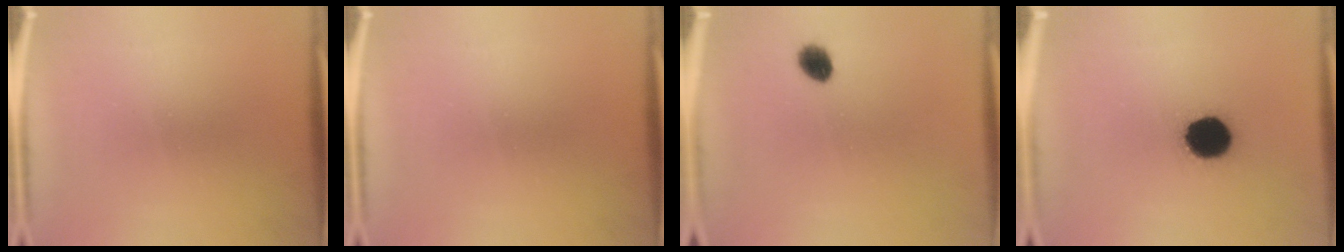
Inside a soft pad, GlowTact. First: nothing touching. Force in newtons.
{"total": 0.0}
{"total": 3.6}
{"total": 12.8}